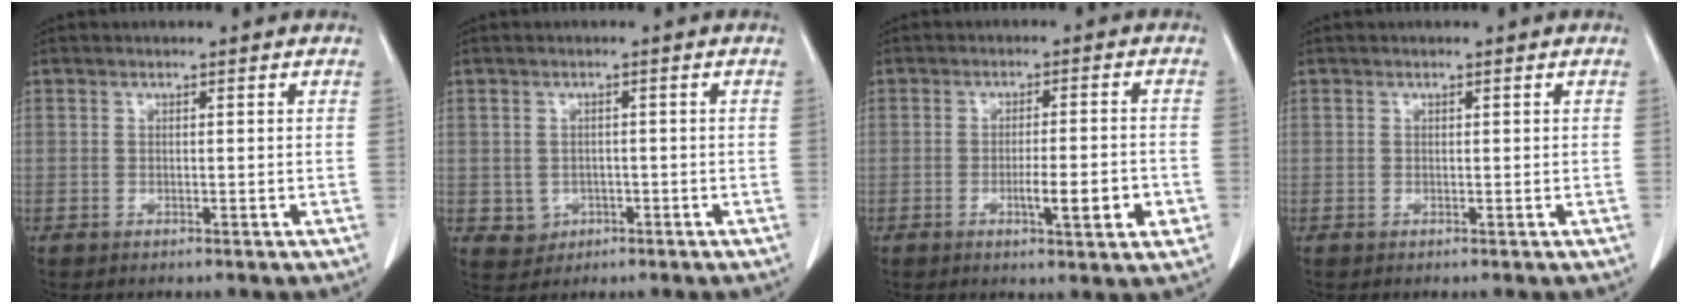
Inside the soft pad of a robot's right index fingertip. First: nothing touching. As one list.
[{"total": 3.1, "force": [-0.7, 3.0, 0.6], "torque": [-0.004, 0.006, -0.001]}, {"total": 6.7, "force": [-2.1, 0.8, 6.3], "torque": [-0.093, -0.005, -0.028]}, {"total": 0.0}]